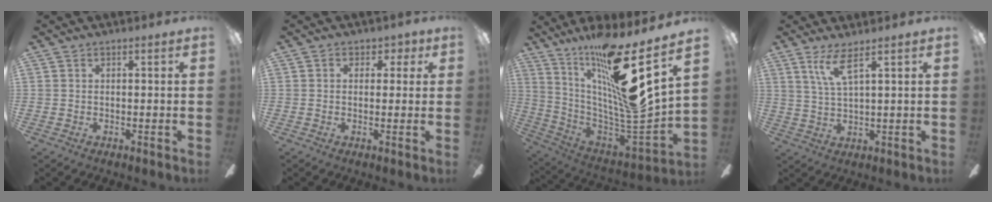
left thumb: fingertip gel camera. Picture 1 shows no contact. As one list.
[{"total": 2.4, "force": [0.2, 2.1, 1.2], "torque": [0.001, 0.003, -0.002]}, {"total": 20.7, "force": [12.9, 1.9, 16.1], "torque": [-0.281, -0.111, 0.198]}, {"total": 6.7, "force": [4.2, 1.0, 5.1], "torque": [-0.113, -0.006, 0.073]}]